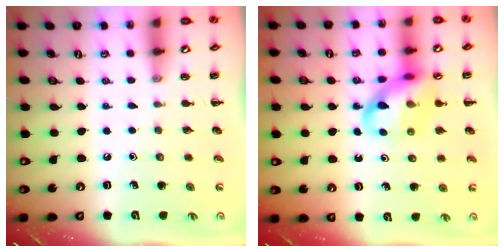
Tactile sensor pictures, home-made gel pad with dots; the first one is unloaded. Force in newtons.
{"total": 13.0, "press": 12.8, "slide": 2.4}